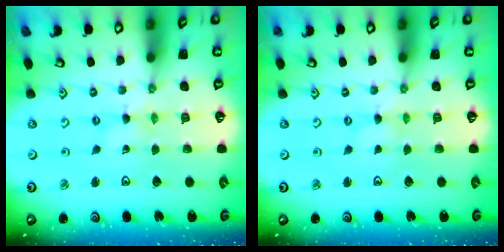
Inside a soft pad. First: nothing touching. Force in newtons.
{"total": 0.0}